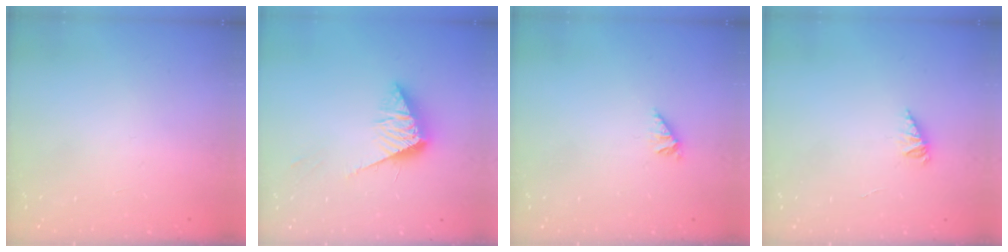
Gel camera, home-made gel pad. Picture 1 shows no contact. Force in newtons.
{"total": 10.5, "press": 10.5, "slide": 0.4}
{"total": 1.9, "press": 1.9, "slide": 0.4}
{"total": 1.7, "press": 1.6, "slide": 0.4}